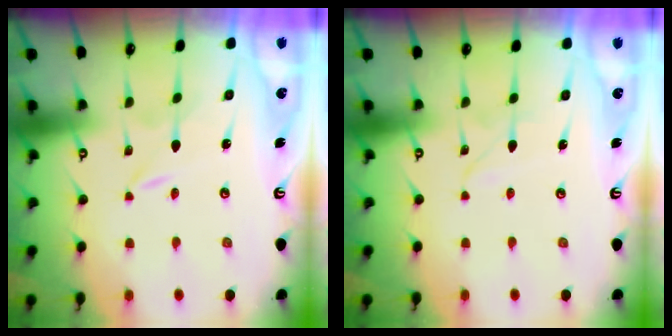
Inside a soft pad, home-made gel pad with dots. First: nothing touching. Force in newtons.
{"total": 1.5, "press": 1.5, "slide": 0.2}